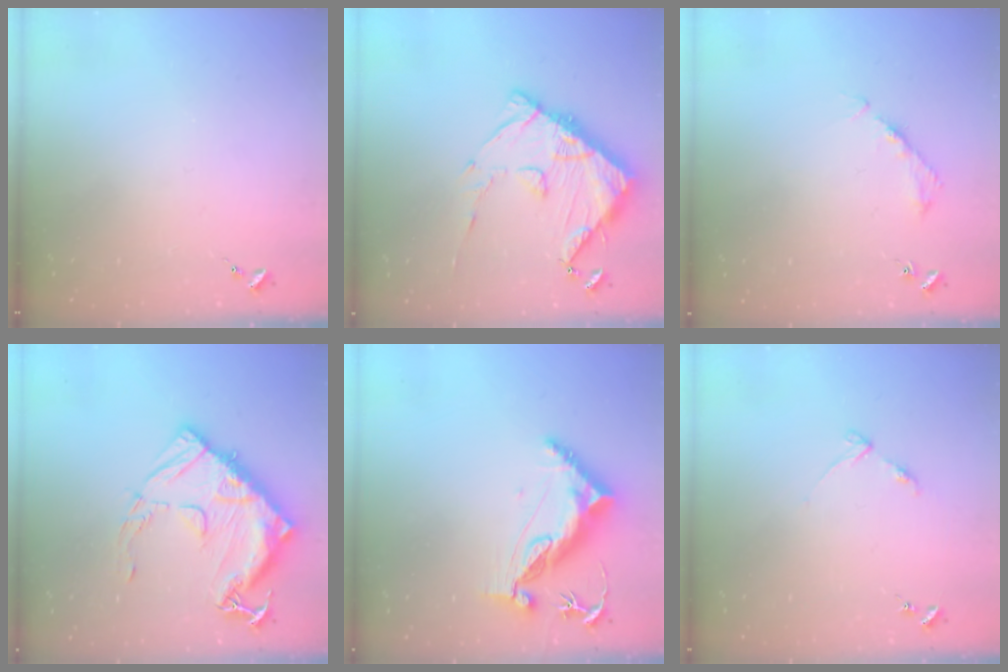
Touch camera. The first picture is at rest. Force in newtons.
{"total": 14.1, "press": 14.0, "slide": 1.6}
{"total": 4.1, "press": 4.1, "slide": 0.3}
{"total": 19.9, "press": 19.8, "slide": 1.7}
{"total": 10.7, "press": 10.6, "slide": 1.2}
{"total": 3.6, "press": 3.5, "slide": 0.4}